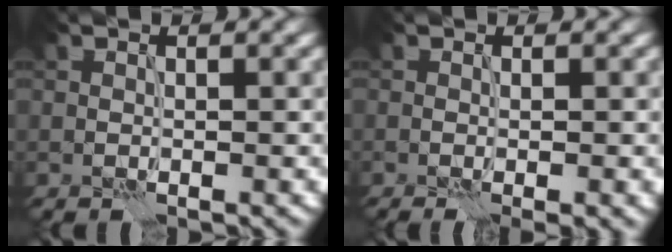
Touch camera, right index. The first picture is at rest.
{"total": 0.9, "force": [-0.2, -0.1, 0.9], "torque": [-0.013, -0.002, -0.006]}